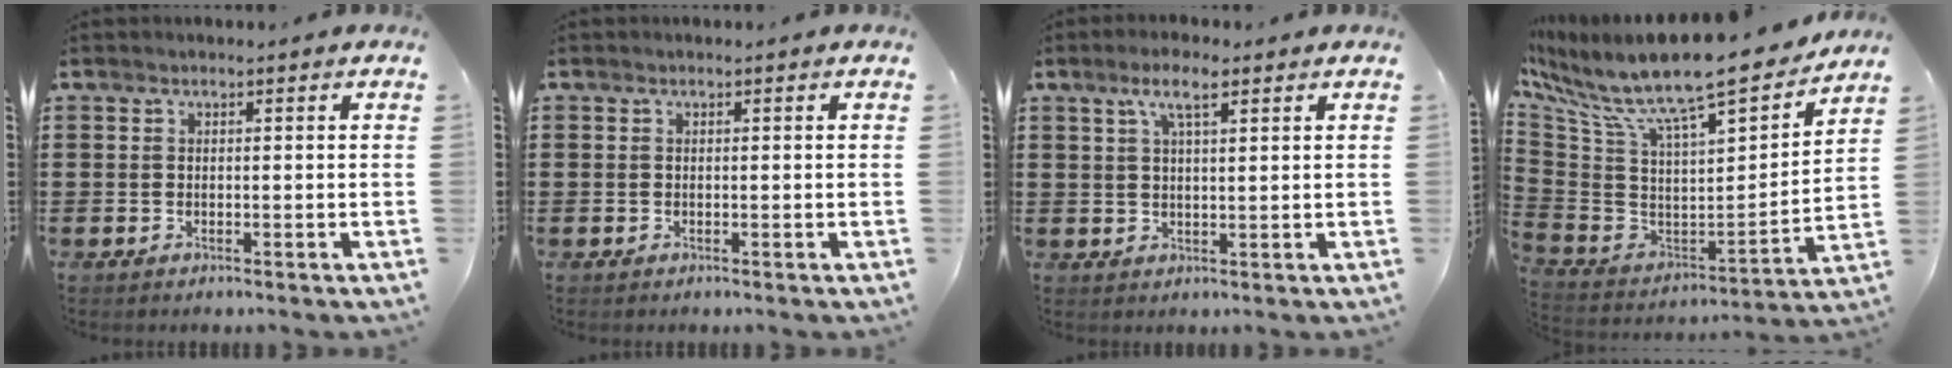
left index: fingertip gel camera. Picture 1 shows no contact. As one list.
[{"total": 0.0}, {"total": 4.9, "force": [2.7, 1.3, 3.9], "torque": [-0.075, 0.005, 0.044]}, {"total": 13.1, "force": [10.7, 1.5, 7.5], "torque": [-0.172, -0.081, 0.177]}]